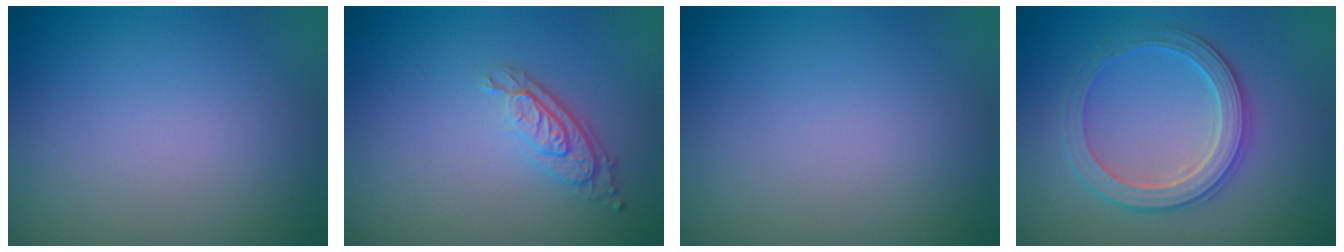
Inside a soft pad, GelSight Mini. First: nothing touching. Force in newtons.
{"total": 2.9, "press": 2.2, "slide": 1.9}
{"total": 0.0}
{"total": 3.4, "press": 3.4, "slide": 0.7}